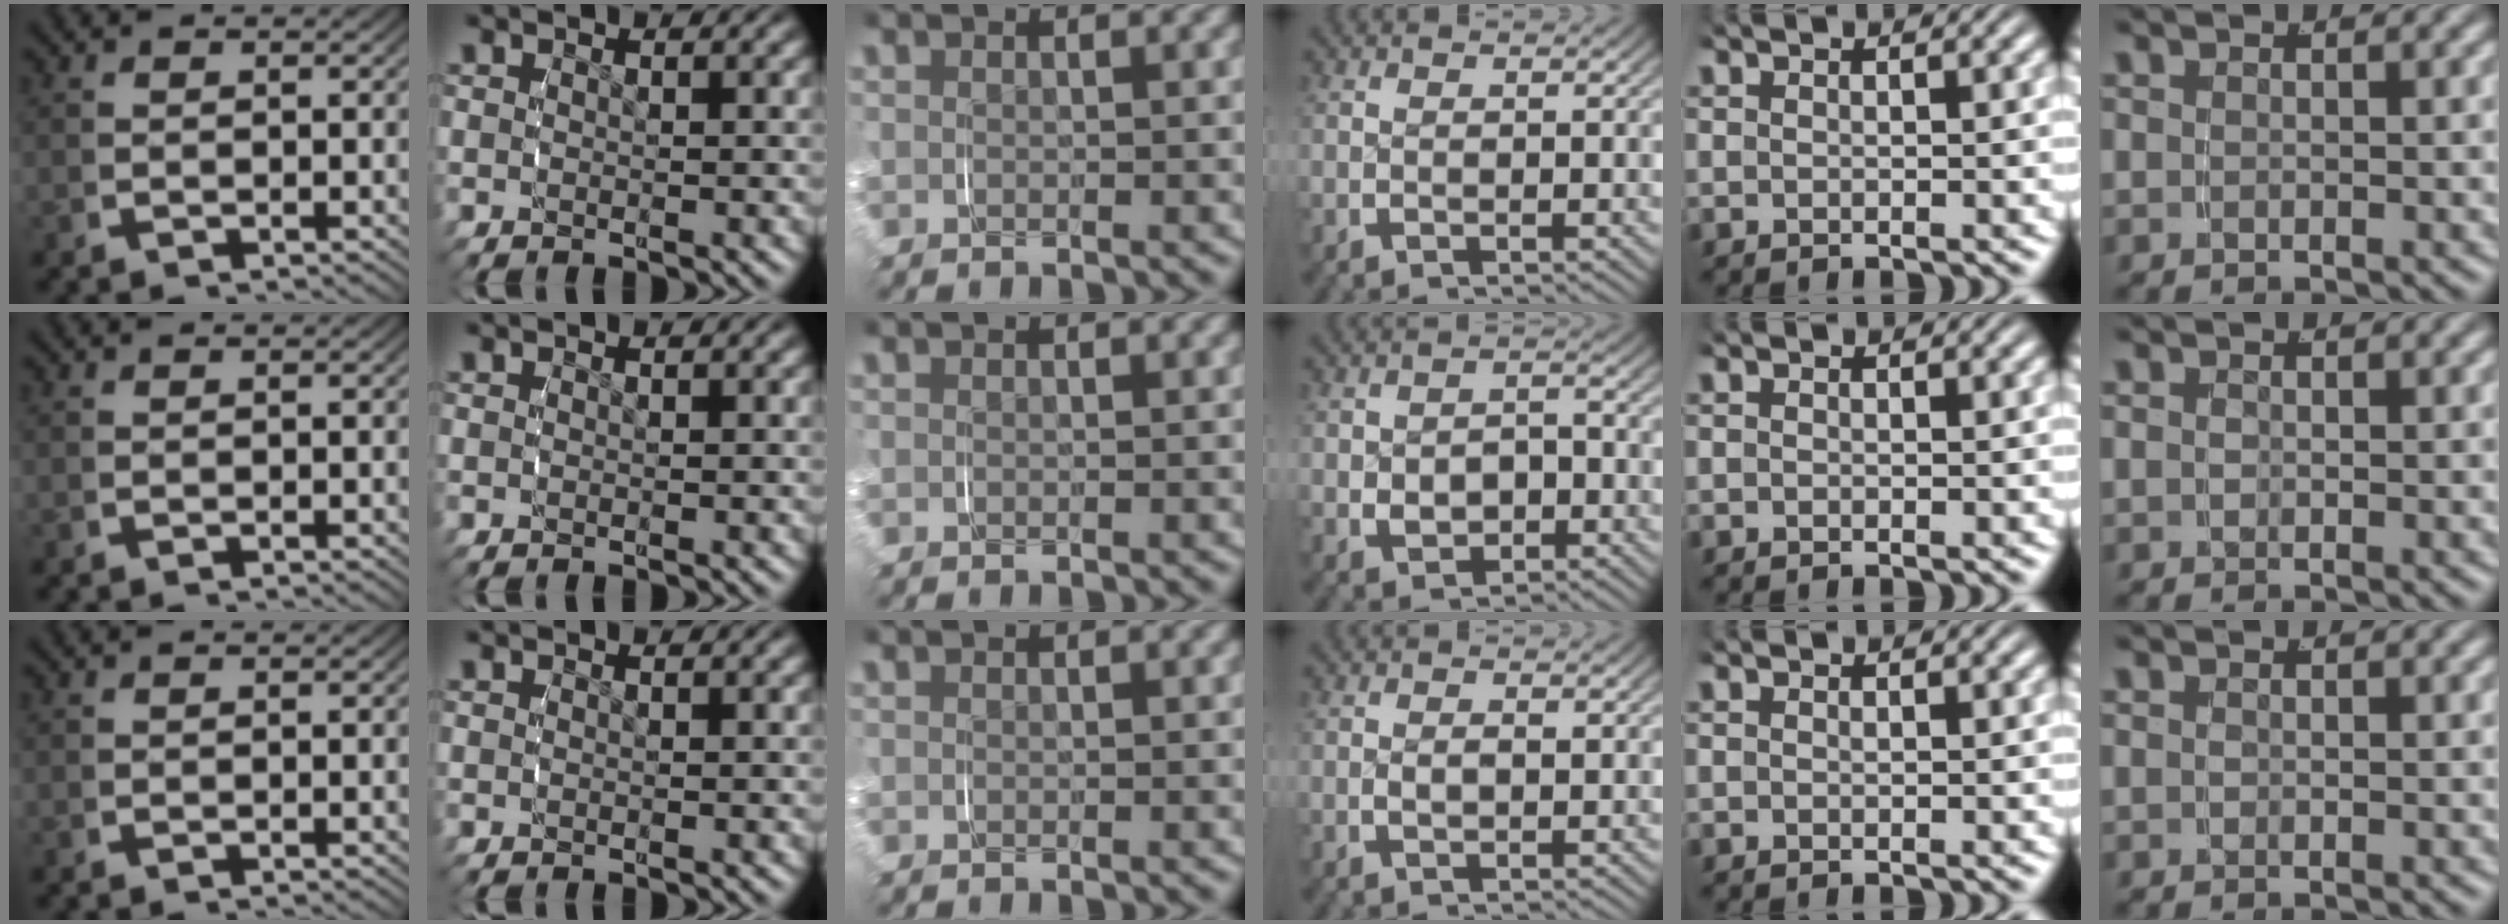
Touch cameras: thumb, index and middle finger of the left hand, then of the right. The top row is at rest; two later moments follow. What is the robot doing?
{"motion": "grasp_and_lifting", "object": "paper"}